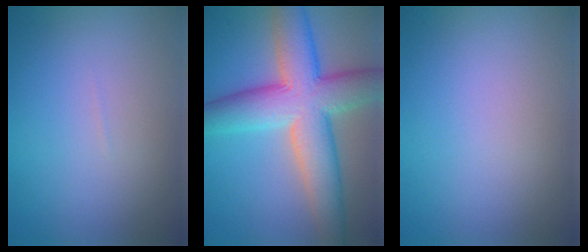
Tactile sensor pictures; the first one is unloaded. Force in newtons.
{"total": 10.6, "press": 10.6, "slide": 0.7}
{"total": 0.0}